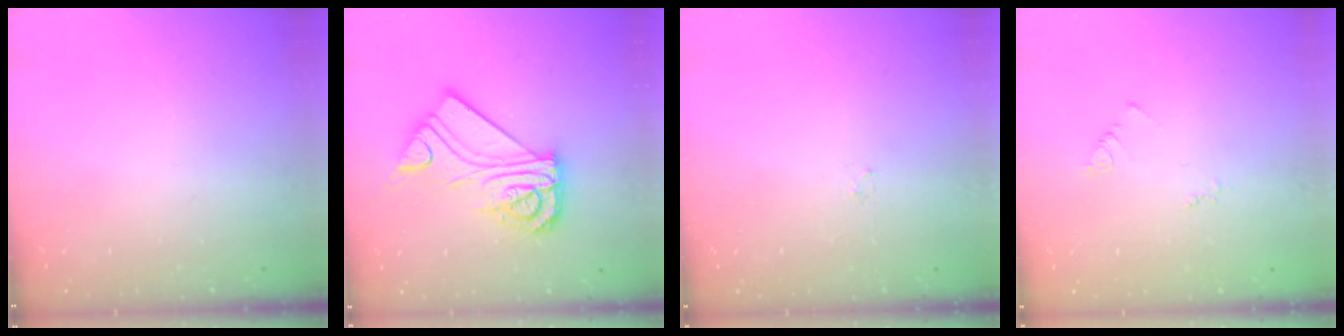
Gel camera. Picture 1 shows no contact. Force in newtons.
{"total": 13.6, "press": 13.6, "slide": 0.7}
{"total": 0.8, "press": 0.8, "slide": 0.2}
{"total": 2.9, "press": 2.9, "slide": 0.4}